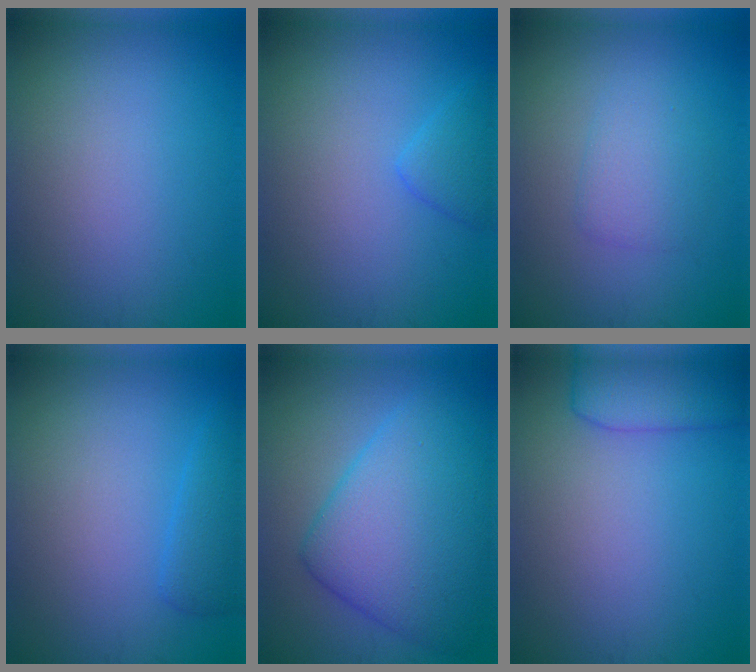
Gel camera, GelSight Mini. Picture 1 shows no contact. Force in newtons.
{"total": 1.9, "press": 1.9, "slide": 0.2}
{"total": 2.3, "press": 2.3, "slide": 0.0}
{"total": 2.2, "press": 2.2, "slide": 0.0}
{"total": 9.7, "press": 9.7, "slide": 0.2}
{"total": 4.6, "press": 4.6, "slide": 0.4}